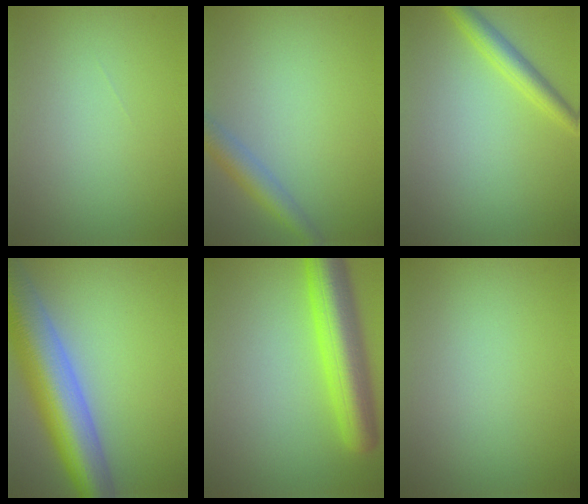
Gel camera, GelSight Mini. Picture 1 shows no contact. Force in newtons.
{"total": 2.7, "press": 2.7, "slide": 0.2}
{"total": 2.6, "press": 2.6, "slide": 0.1}
{"total": 11.0, "press": 10.9, "slide": 0.9}
{"total": 7.6, "press": 7.6, "slide": 0.3}
{"total": 0.0}